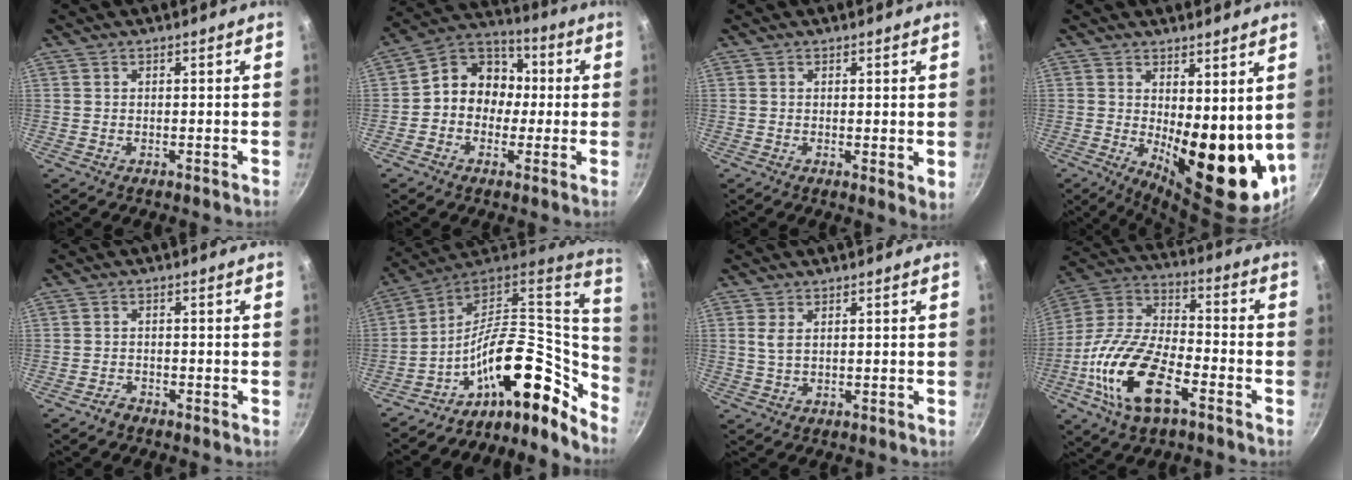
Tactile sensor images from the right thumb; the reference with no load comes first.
{"total": 11.3, "force": [-0.3, 9.8, 5.6], "torque": [-0.041, 0.039, -0.030]}
{"total": 2.5, "force": [0.7, 0.9, 2.2], "torque": [-0.026, -0.009, 0.010]}
{"total": 17.0, "force": [1.5, 7.2, 15.3], "torque": [-0.159, -0.040, 0.040]}
{"total": 1.5, "force": [-1.3, 0.6, 0.2], "torque": [0.001, 0.016, -0.022]}
{"total": 20.9, "force": [-9.6, 11.3, 14.6], "torque": [-0.165, 0.069, -0.170]}
{"total": 2.4, "force": [0.7, 1.2, 1.9], "torque": [-0.037, -0.003, 0.016]}
{"total": 20.2, "force": [-8.3, 9.6, 15.8], "torque": [-0.293, 0.037, -0.173]}